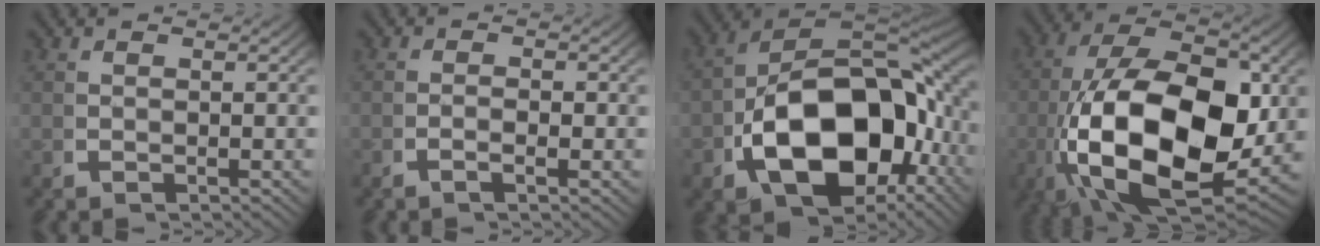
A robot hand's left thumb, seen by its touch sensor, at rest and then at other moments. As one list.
[{"total": 1.1, "force": [-0.5, 0.1, 1.0], "torque": [-0.021, -0.001, -0.014]}, {"total": 20.2, "force": [-2.8, 12.6, 15.5], "torque": [-0.291, -0.060, -0.015]}, {"total": 21.1, "force": [-2.8, 12.3, 17.0], "torque": [-0.364, -0.091, 0.003]}]